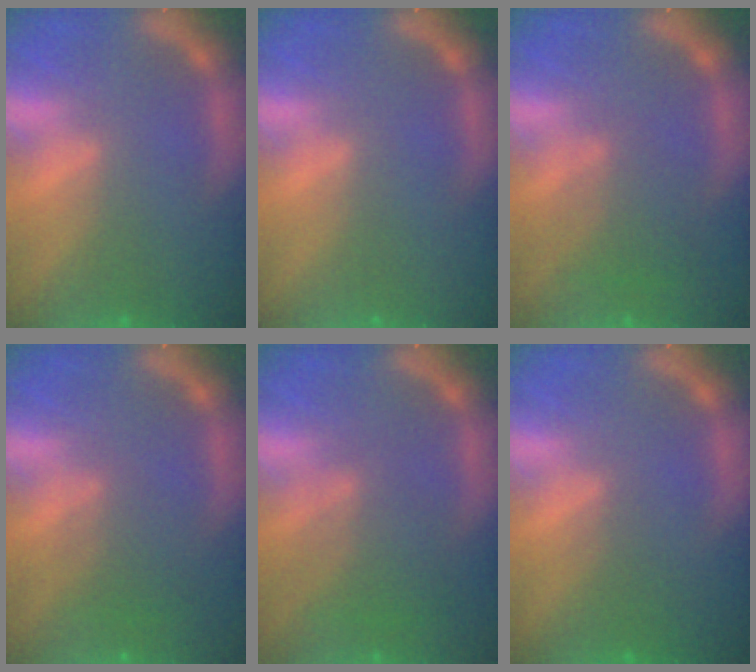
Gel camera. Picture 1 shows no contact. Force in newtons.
{"total": 0.0}
{"total": 3.0}
{"total": 2.5}
{"total": 4.0}
{"total": 2.0}